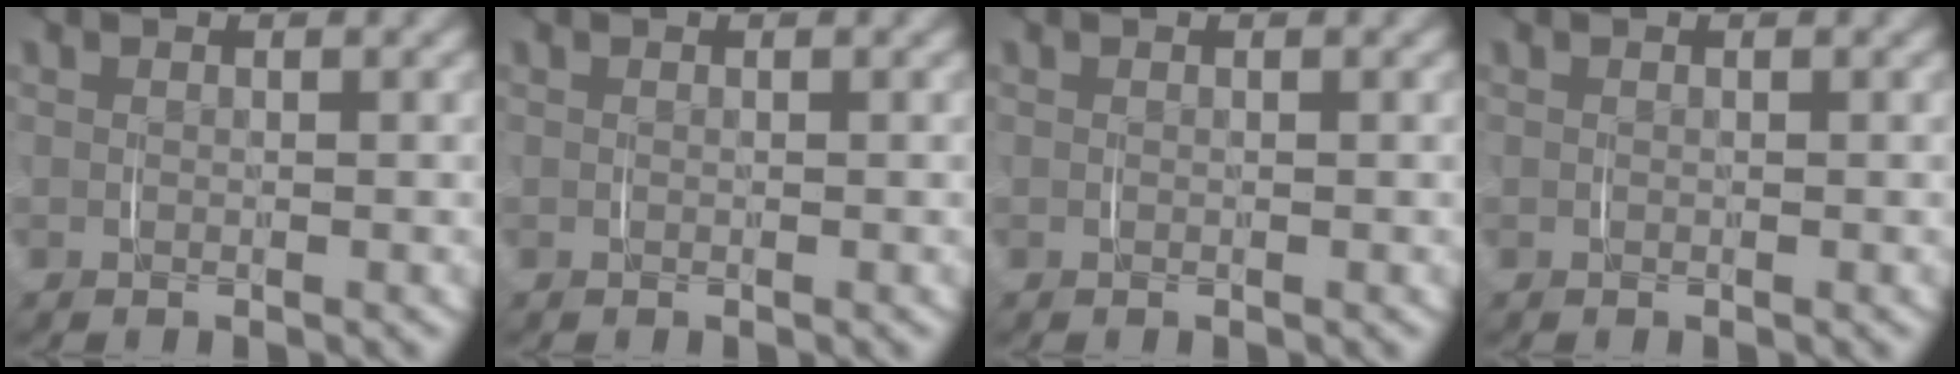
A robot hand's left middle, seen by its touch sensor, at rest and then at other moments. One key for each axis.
{"total": 0.0}
{"total": 0.0}
{"total": 0.0}